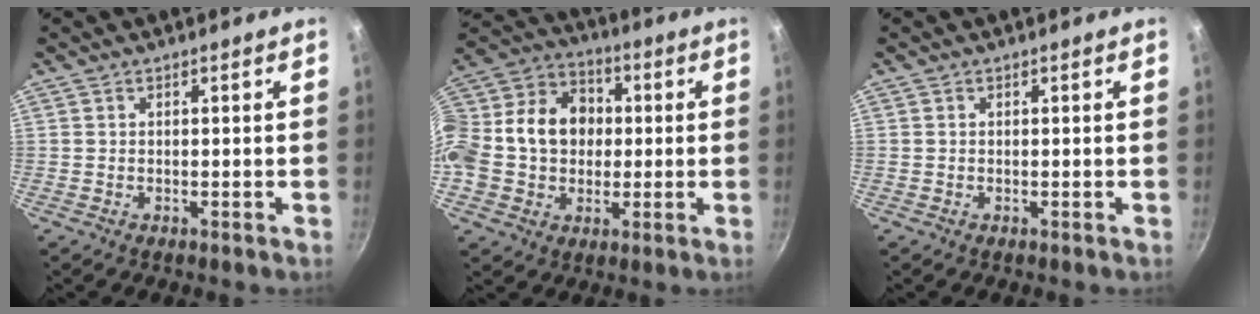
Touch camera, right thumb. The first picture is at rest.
{"total": 21.8, "force": [-0.6, 18.5, 11.4], "torque": [-0.216, 0.053, -0.016]}
{"total": 0.0}